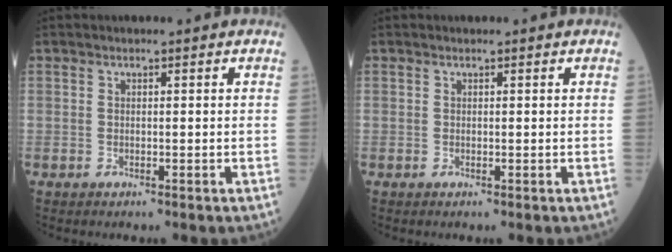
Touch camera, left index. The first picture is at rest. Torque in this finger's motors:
{"motor_torque": [-0.32, 0.26, 0.00, -0.01]}